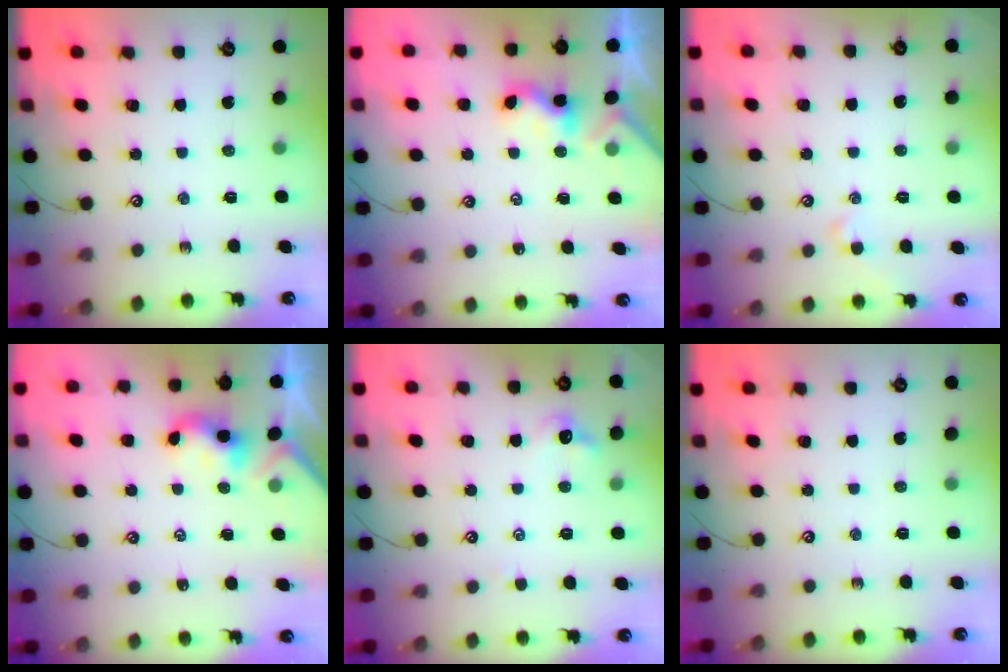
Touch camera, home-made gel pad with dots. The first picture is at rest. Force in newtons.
{"total": 2.3, "press": 2.3, "slide": 0.2}
{"total": 1.3, "press": 1.2, "slide": 0.5}
{"total": 2.0, "press": 2.0, "slide": 0.3}
{"total": 2.7, "press": 2.6, "slide": 0.7}
{"total": 0.0}